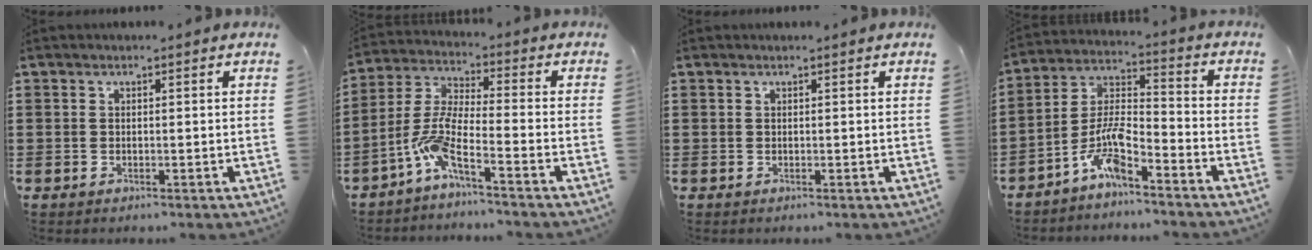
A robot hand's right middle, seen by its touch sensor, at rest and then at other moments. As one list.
[{"total": 6.7, "force": [-4.2, 0.7, 5.1], "torque": [-0.132, -0.023, -0.089]}, {"total": 0.0}, {"total": 7.8, "force": [-5.6, 1.6, 5.3], "torque": [-0.132, -0.011, -0.116]}]